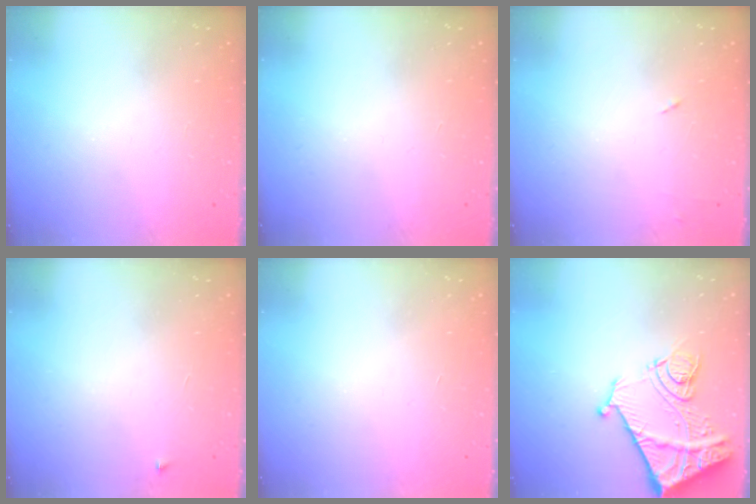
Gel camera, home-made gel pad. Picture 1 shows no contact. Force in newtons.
{"total": 0.0}
{"total": 4.6, "press": 4.6, "slide": 0.6}
{"total": 2.3, "press": 2.3, "slide": 0.3}
{"total": 1.7, "press": 1.7, "slide": 0.1}
{"total": 17.2, "press": 17.1, "slide": 2.0}